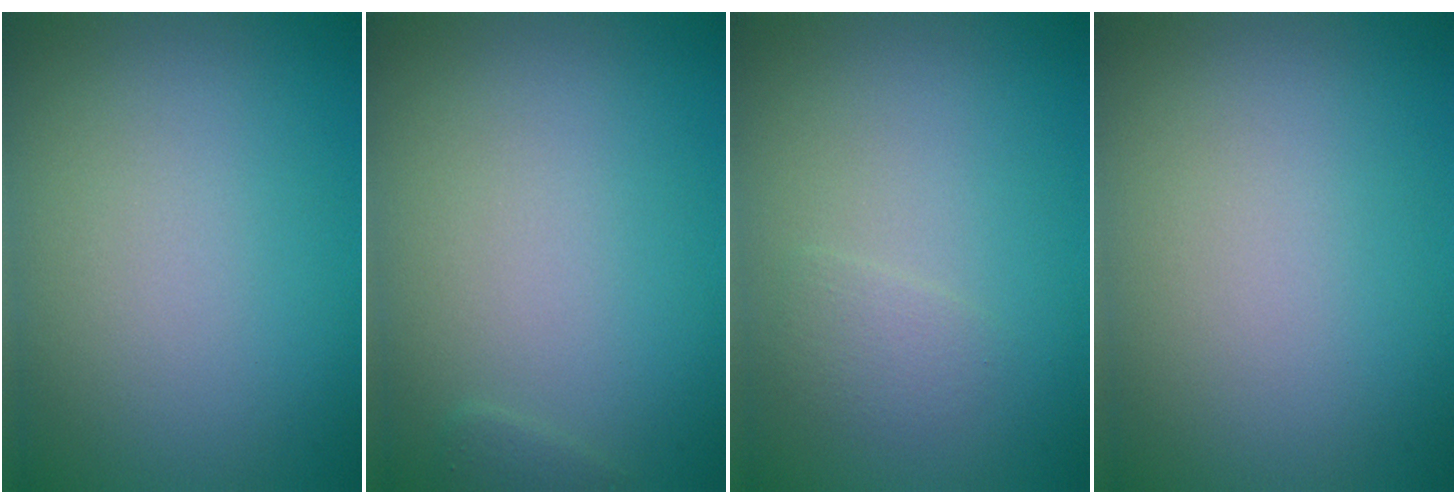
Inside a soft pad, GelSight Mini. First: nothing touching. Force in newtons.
{"total": 0.5, "press": 0.5, "slide": 0.0}
{"total": 1.3, "press": 1.2, "slide": 0.0}
{"total": 0.0}